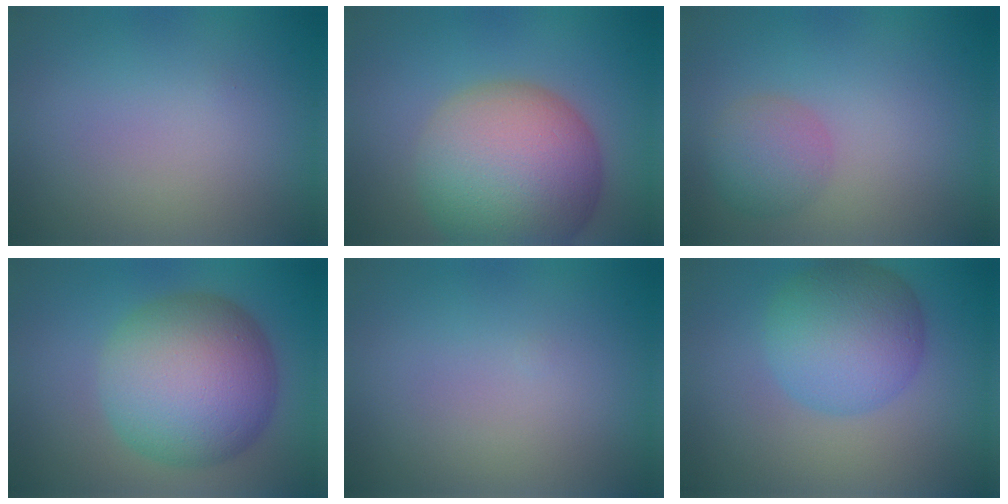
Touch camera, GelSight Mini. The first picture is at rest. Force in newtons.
{"total": 14.1, "press": 14.0, "slide": 0.9}
{"total": 2.9, "press": 2.8, "slide": 0.3}
{"total": 11.5, "press": 11.5, "slide": 0.2}
{"total": 0.0}
{"total": 7.1, "press": 7.1, "slide": 0.2}